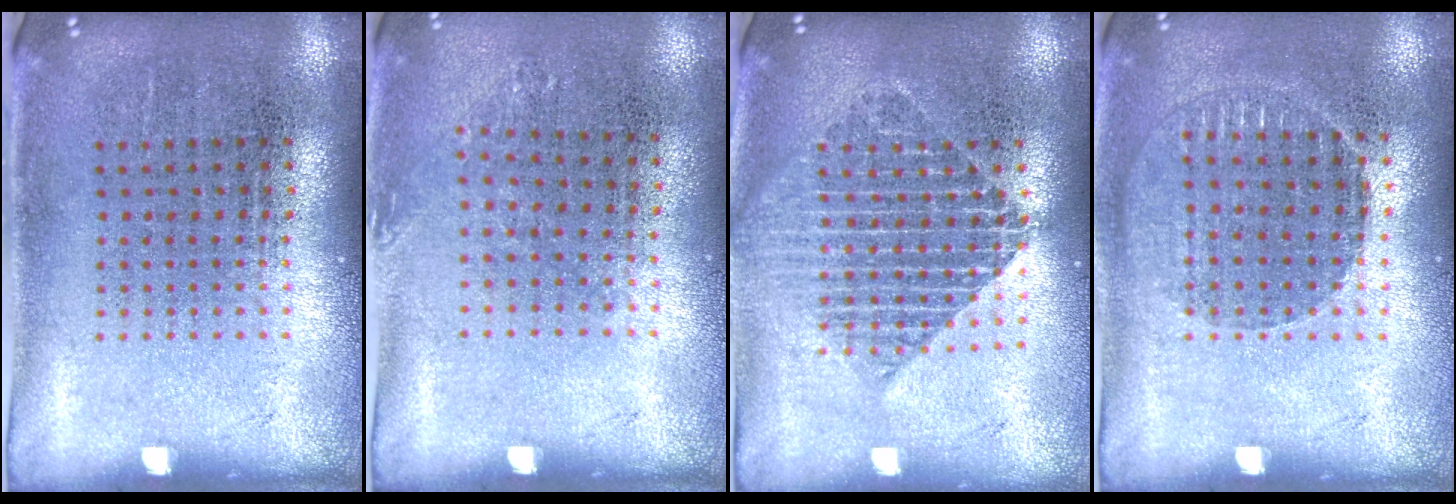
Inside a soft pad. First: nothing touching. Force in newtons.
{"total": 0.8, "press": 0.7, "slide": 0.3}
{"total": 1.9, "press": 1.5, "slide": 1.1}
{"total": 1.0, "press": 1.0, "slide": 0.1}